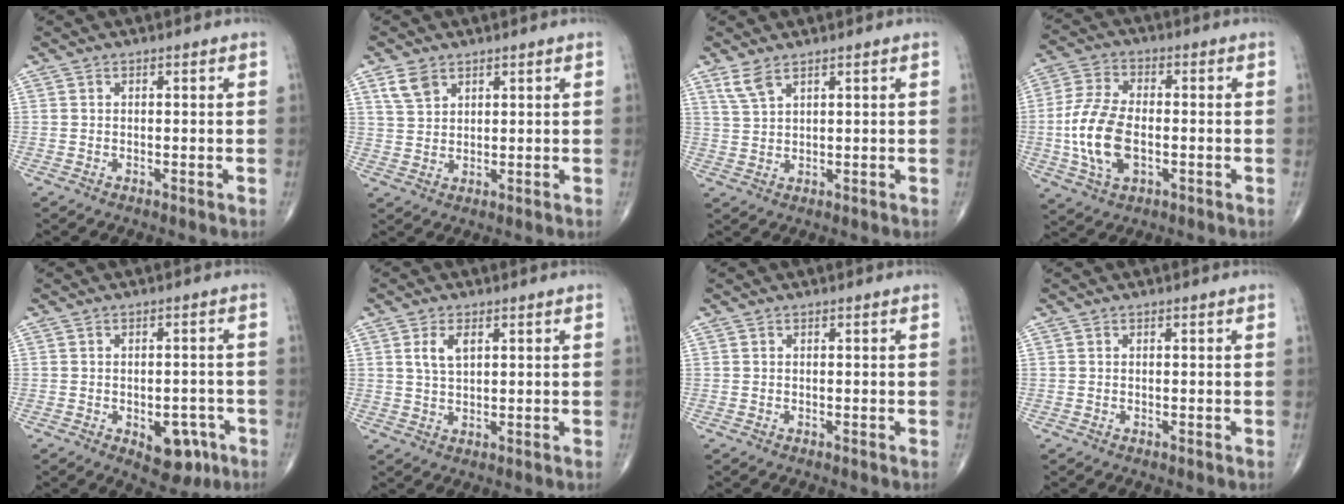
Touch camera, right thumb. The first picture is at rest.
{"total": 4.2, "force": [2.6, 2.6, 2.1], "torque": [-0.034, -0.007, 0.058]}
{"total": 3.6, "force": [2.5, 1.1, 2.2], "torque": [-0.051, -0.005, 0.060]}
{"total": 12.4, "force": [-1.9, 6.9, 10.2], "torque": [-0.212, 0.009, -0.036]}
{"total": 7.1, "force": [-3.0, 4.1, 4.9], "torque": [-0.033, 0.016, -0.027]}
{"total": 4.0, "force": [1.5, 2.0, 3.1], "torque": [-0.060, -0.002, 0.032]}
{"total": 0.0}
{"total": 0.0}